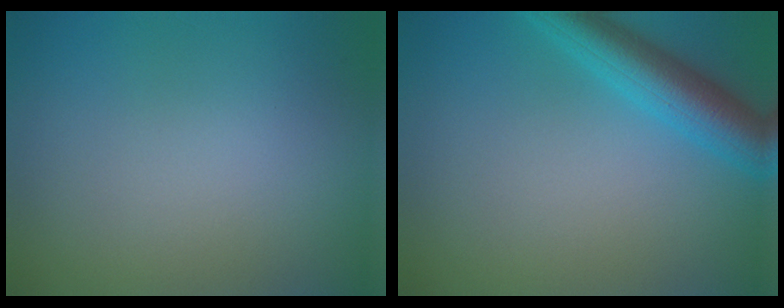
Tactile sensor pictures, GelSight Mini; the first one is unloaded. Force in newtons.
{"total": 5.0, "press": 4.9, "slide": 0.3}